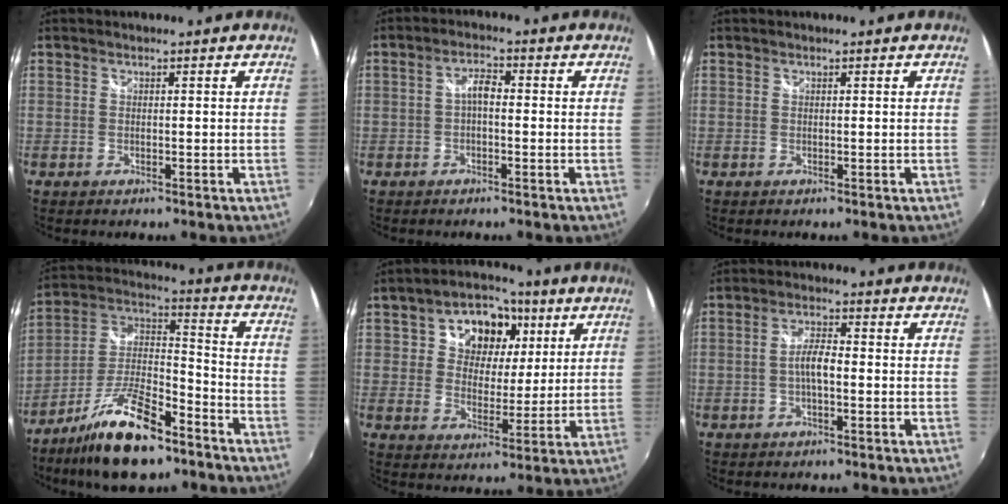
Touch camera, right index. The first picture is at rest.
{"total": 2.8, "force": [-0.7, 1.2, 2.5], "torque": [-0.048, 0.008, -0.014]}
{"total": 0.0}
{"total": 17.5, "force": [-11.1, 6.4, 12.0], "torque": [-0.238, 0.000, -0.195]}
{"total": 12.9, "force": [4.8, 9.5, 7.2], "torque": [-0.137, 0.021, 0.077]}
{"total": 3.9, "force": [-0.9, 1.1, 3.6], "torque": [-0.071, 0.008, -0.017]}